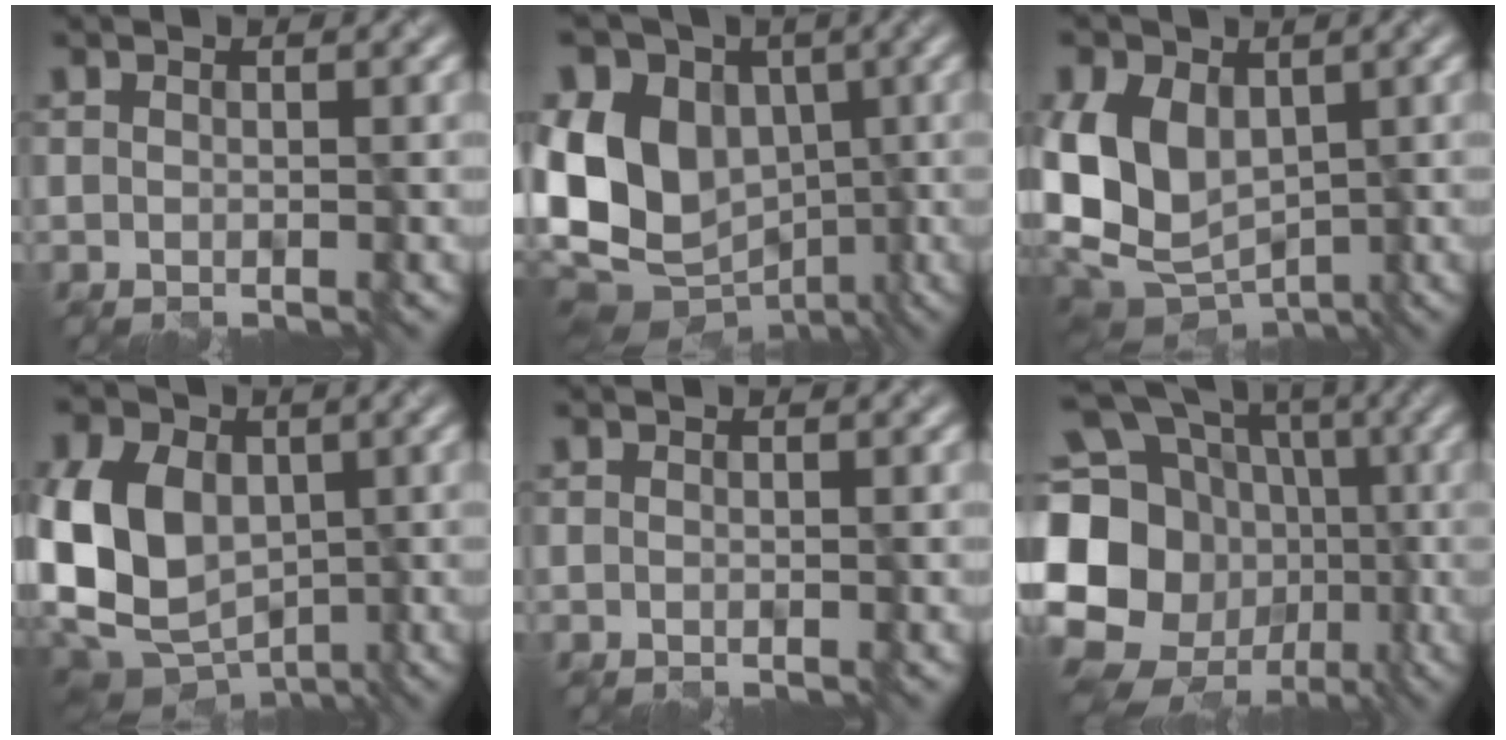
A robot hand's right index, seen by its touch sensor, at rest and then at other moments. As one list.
[{"total": 12.0, "force": [-1.6, 9.2, 7.5], "torque": [-0.154, 0.020, -0.049]}, {"total": 8.8, "force": [-0.3, 6.4, 6.0], "torque": [-0.105, 0.001, -0.007]}, {"total": 12.0, "force": [-0.9, 9.1, 7.7], "torque": [-0.162, 0.010, -0.022]}, {"total": 0.0}, {"total": 21.4, "force": [-2.9, 18.4, 10.5], "torque": [-0.221, 0.028, -0.096]}]